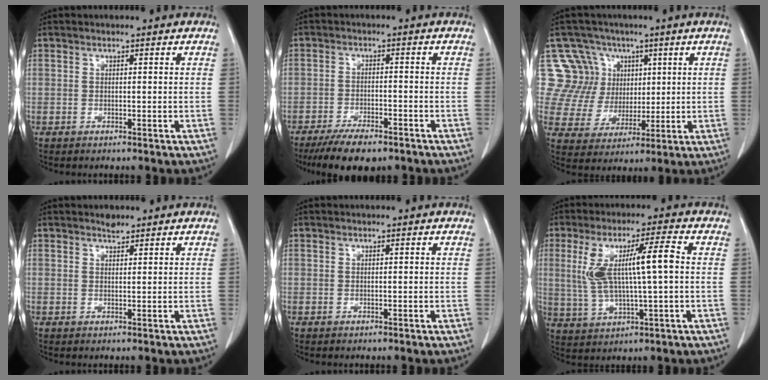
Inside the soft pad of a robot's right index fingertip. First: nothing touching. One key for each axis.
{"total": 8.5, "fx": -6.5, "fy": 2.6, "fz": 4.7, "tx": -0.074, "ty": -0.011, "tz": -0.103}
{"total": 15.5, "fx": 5.7, "fy": 14.2, "fz": 2.4, "tx": -0.077, "ty": 0.070, "tz": 0.128}
{"total": 1.2, "fx": 1.1, "fy": 0.4, "fz": 0.3, "tx": -0.011, "ty": 0.000, "tz": 0.019}
{"total": 0.0}
{"total": 10.3, "fx": 1.4, "fy": 1.3, "fz": 10.1, "tx": -0.206, "ty": 0.016, "tz": 0.033}